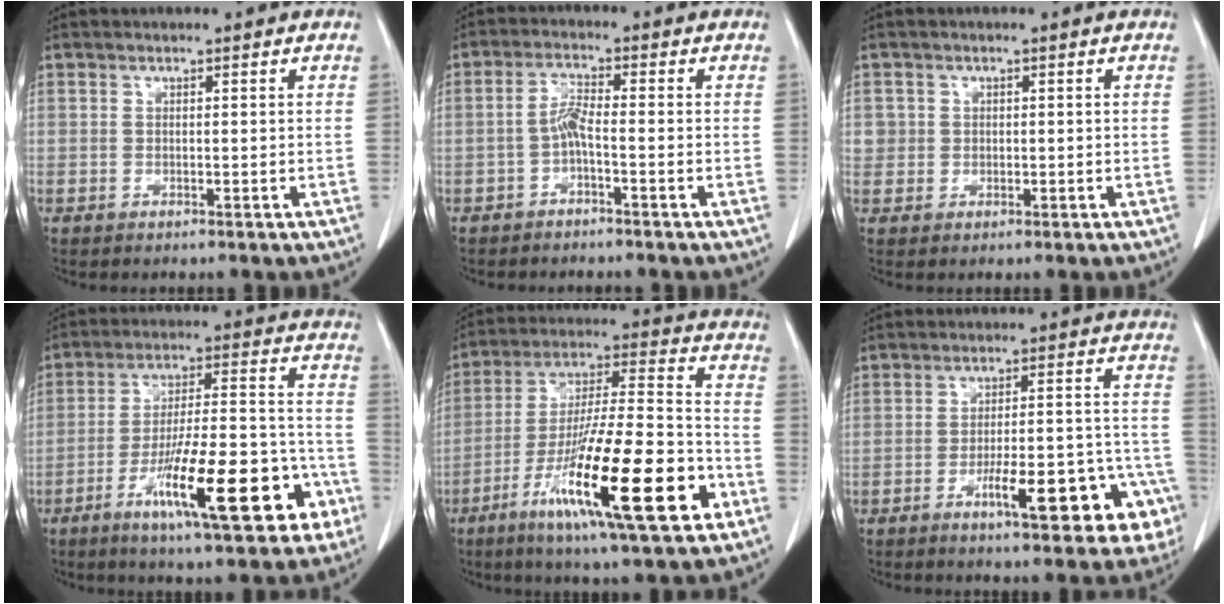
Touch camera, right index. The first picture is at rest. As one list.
[{"total": 4.1, "force": [-1.5, 0.2, 3.8], "torque": [-0.080, 0.010, -0.031]}, {"total": 2.2, "force": [0.2, 2.2, 0.1], "torque": [0.008, 0.006, 0.006]}, {"total": 19.2, "force": [-9.0, 3.8, 16.5], "torque": [-0.240, 0.017, -0.132]}, {"total": 23.2, "force": [-10.2, 2.5, 20.6], "torque": [-0.347, -0.029, -0.169]}, {"total": 14.2, "force": [-6.9, 3.3, 12.0], "torque": [-0.108, 0.036, -0.084]}]